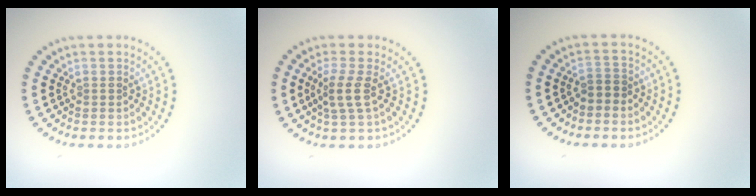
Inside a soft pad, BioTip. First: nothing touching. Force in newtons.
{"total": 2.1, "press": 1.6, "slide": 1.4}
{"total": 1.4, "press": 1.1, "slide": 0.8}